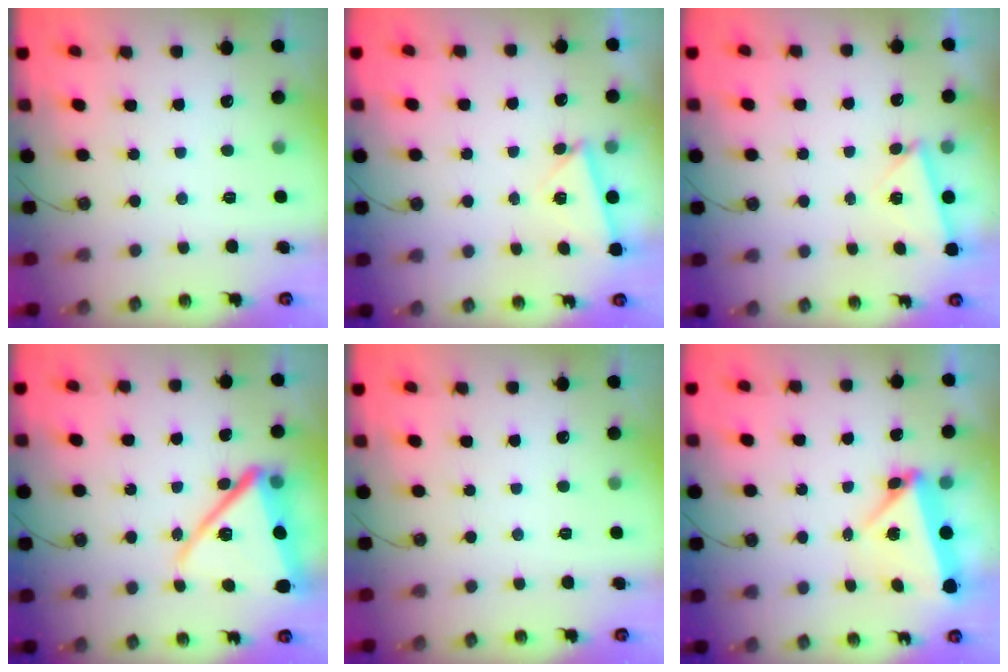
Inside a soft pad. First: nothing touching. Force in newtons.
{"total": 2.7, "press": 2.0, "slide": 1.7}
{"total": 2.7, "press": 2.0, "slide": 1.7}
{"total": 16.9, "press": 16.8, "slide": 2.0}
{"total": 0.0}
{"total": 5.5, "press": 5.4, "slide": 0.4}